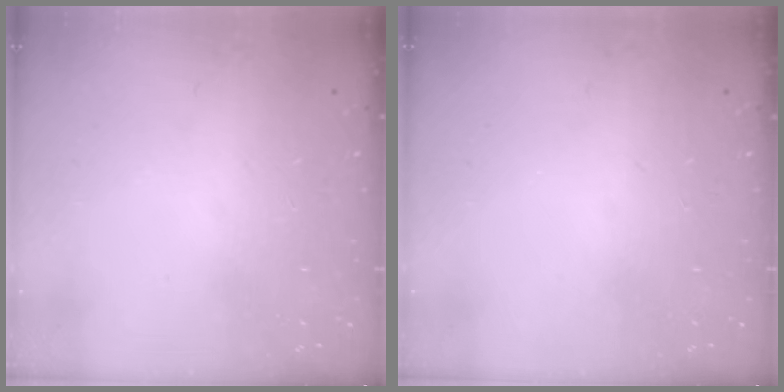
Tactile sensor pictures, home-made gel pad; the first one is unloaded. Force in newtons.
{"total": 0.0}